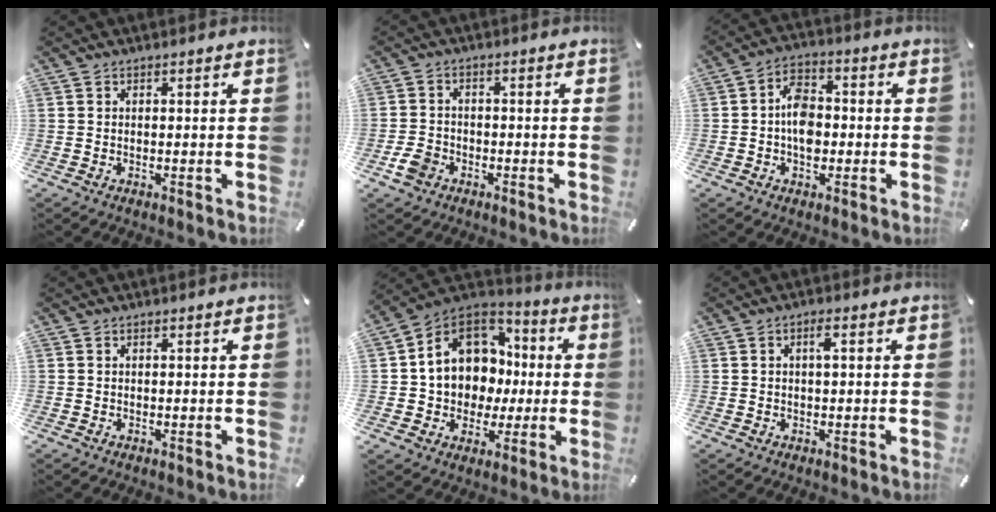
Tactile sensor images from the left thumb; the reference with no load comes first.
{"total": 4.7, "force": [-2.3, 3.6, 1.9], "torque": [-0.042, 0.009, -0.044]}
{"total": 7.7, "force": [-1.2, 5.4, 5.4], "torque": [-0.084, 0.013, -0.020]}
{"total": 0.0}
{"total": 13.9, "force": [1.8, 12.4, 6.0], "torque": [-0.127, -0.007, 0.043]}
{"total": 2.2, "force": [0.5, 0.8, 2.0], "torque": [-0.032, 0.003, 0.004]}